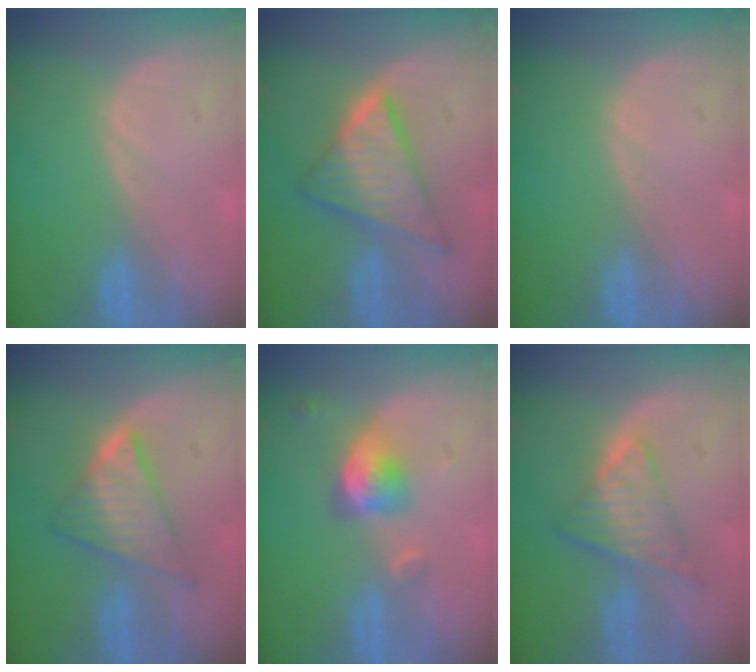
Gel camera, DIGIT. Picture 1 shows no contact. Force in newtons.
{"total": 9.0, "press": 9.0, "slide": 0.7}
{"total": 0.0}
{"total": 7.5, "press": 7.5, "slide": 0.4}
{"total": 5.1, "press": 4.7, "slide": 2.1}
{"total": 7.6, "press": 6.4, "slide": 4.1}